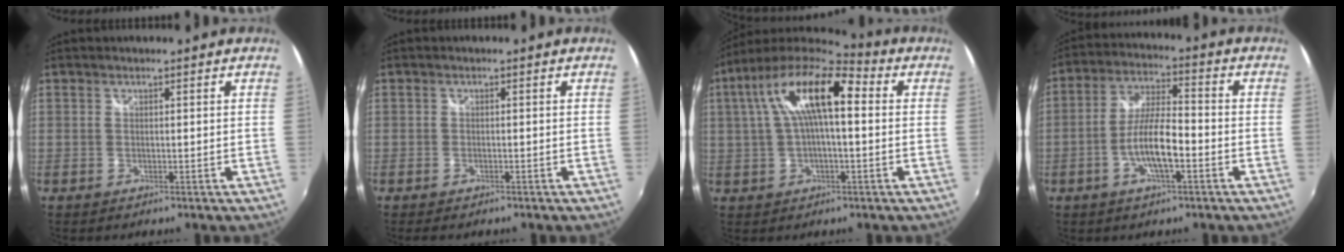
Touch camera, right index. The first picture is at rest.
{"total": 1.5, "force": [-1.2, 0.7, 0.6], "torque": [-0.014, -0.004, -0.021]}
{"total": 16.5, "force": [3.5, 5.7, 15.0], "torque": [-0.272, 0.029, 0.048]}
{"total": 9.2, "force": [-3.3, 2.1, 8.3], "torque": [-0.167, 0.007, -0.059]}